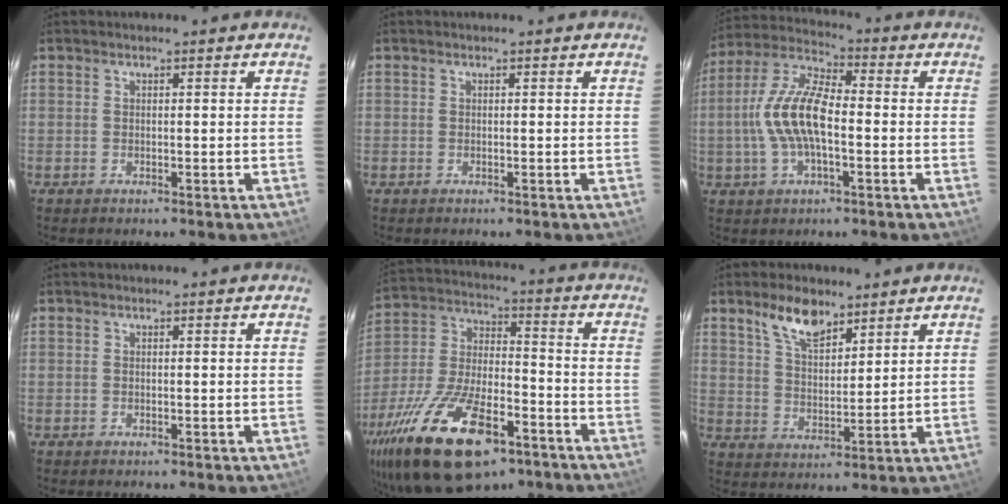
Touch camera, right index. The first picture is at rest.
{"total": 0.0}
{"total": 12.9, "force": [-1.7, 5.2, 11.6], "torque": [-0.245, 0.012, -0.037]}
{"total": 0.0}
{"total": 26.0, "force": [-14.9, 11.2, 18.0], "torque": [-0.365, -0.029, -0.247]}
{"total": 8.2, "force": [5.8, 3.5, 4.7], "torque": [-0.080, 0.007, 0.111]}